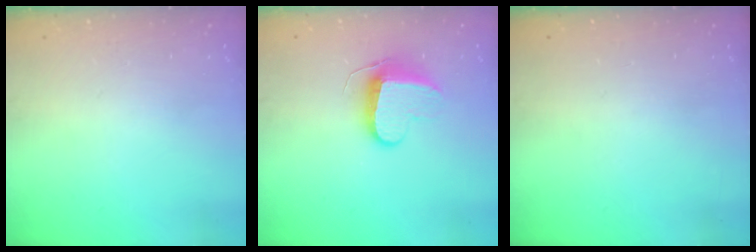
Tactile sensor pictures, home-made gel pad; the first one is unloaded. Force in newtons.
{"total": 9.5, "press": 9.5, "slide": 0.0}
{"total": 0.0}